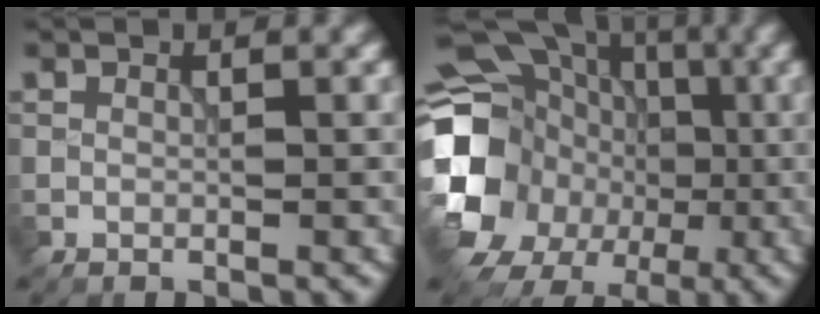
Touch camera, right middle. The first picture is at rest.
{"total": 17.7, "force": [-3.8, 15.6, 7.6], "torque": [-0.137, -0.012, -0.094]}